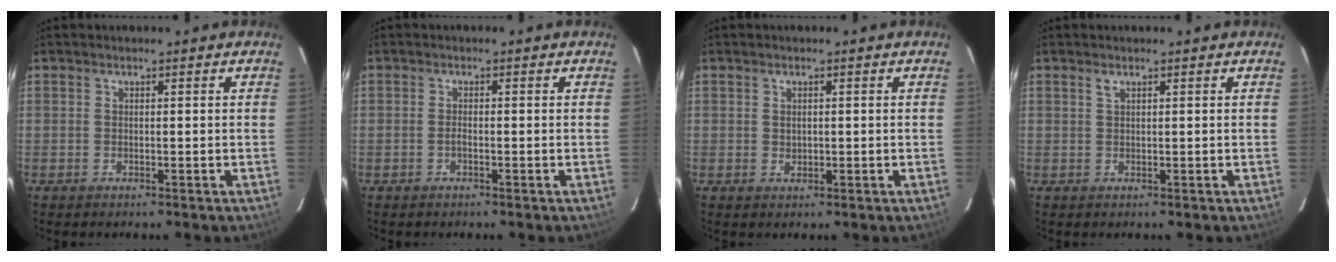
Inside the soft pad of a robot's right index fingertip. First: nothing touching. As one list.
[{"total": 0.7, "force": [-0.4, 0.3, 0.6], "torque": [-0.013, 0.002, -0.009]}, {"total": 1.8, "force": [0.4, 1.6, 0.6], "torque": [-0.007, 0.001, 0.011]}, {"total": 0.7, "force": [0.5, 0.2, 0.5], "torque": [-0.008, 0.002, 0.011]}]